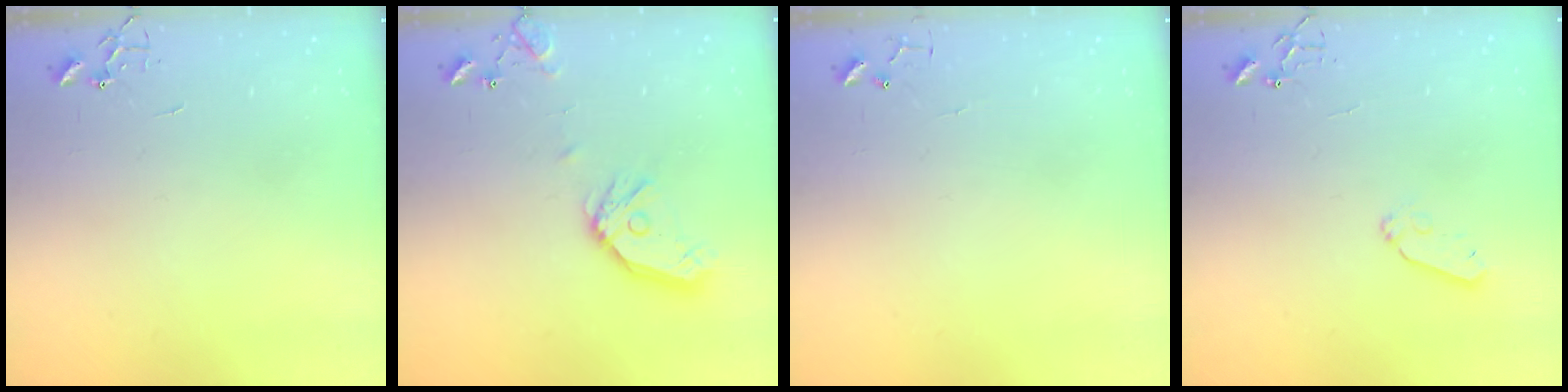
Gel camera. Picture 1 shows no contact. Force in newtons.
{"total": 13.4, "press": 13.2, "slide": 2.1}
{"total": 4.2, "press": 4.1, "slide": 0.3}
{"total": 6.5, "press": 6.5, "slide": 0.6}